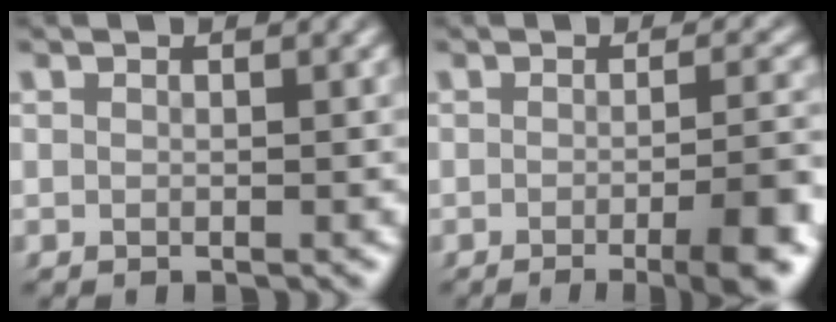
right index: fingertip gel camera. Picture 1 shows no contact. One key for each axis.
{"total": 6.7, "fx": -3.2, "fy": 1.6, "fz": 5.7, "tx": -0.065, "ty": 0.001, "tz": -0.056}